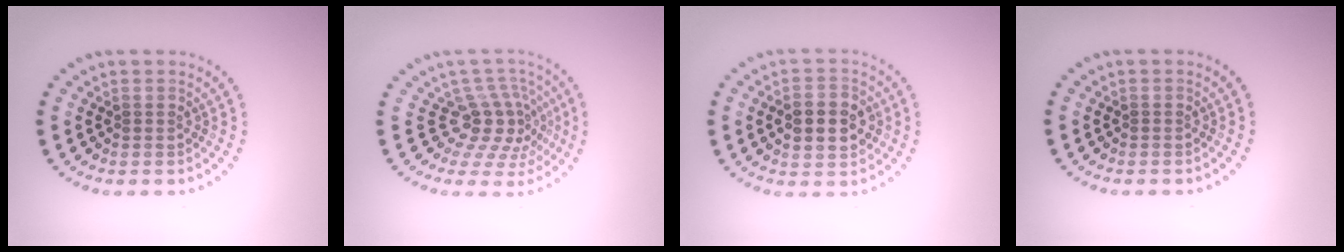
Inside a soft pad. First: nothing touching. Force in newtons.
{"total": 4.2, "press": 3.0, "slide": 3.0}
{"total": 4.6, "press": 4.6, "slide": 0.3}
{"total": 0.0}